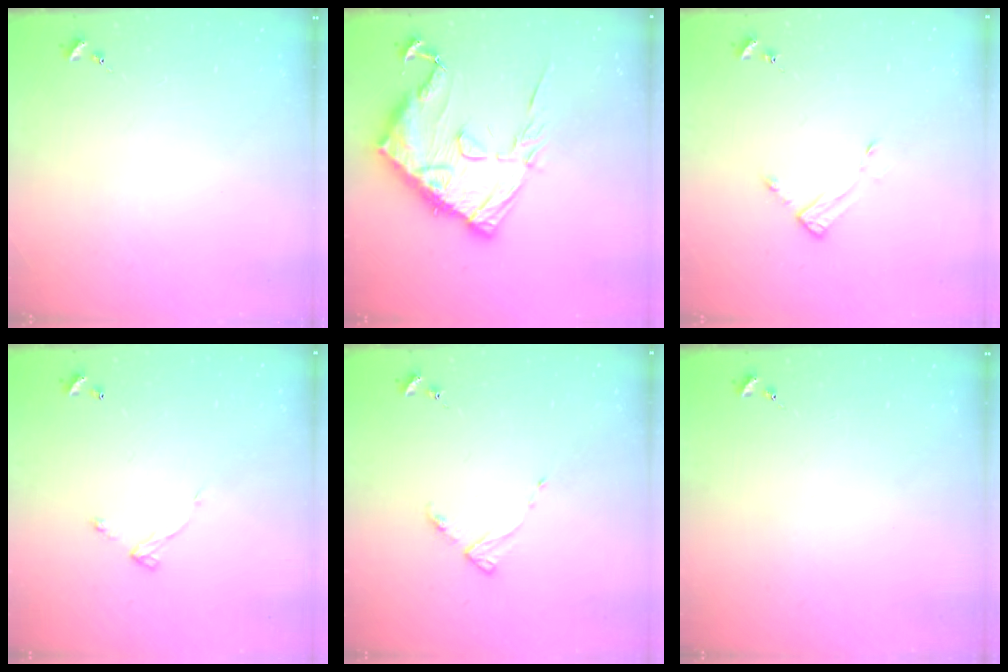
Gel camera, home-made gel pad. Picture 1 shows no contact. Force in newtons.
{"total": 18.7, "press": 18.6, "slide": 1.2}
{"total": 3.3, "press": 3.3, "slide": 0.3}
{"total": 5.4, "press": 5.4, "slide": 0.4}
{"total": 5.0, "press": 4.9, "slide": 0.6}
{"total": 0.0}